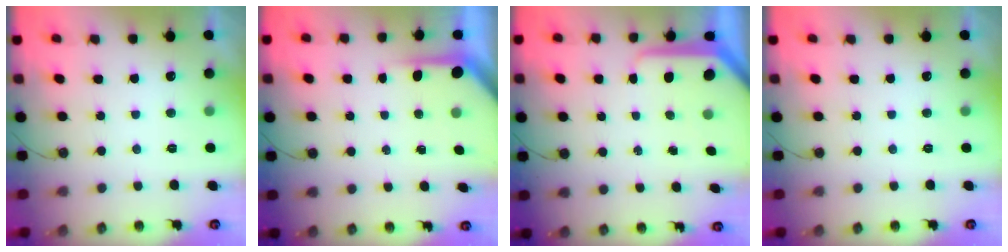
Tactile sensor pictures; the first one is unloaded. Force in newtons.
{"total": 3.7, "press": 3.7, "slide": 0.2}
{"total": 8.4, "press": 8.4, "slide": 0.7}
{"total": 0.0}